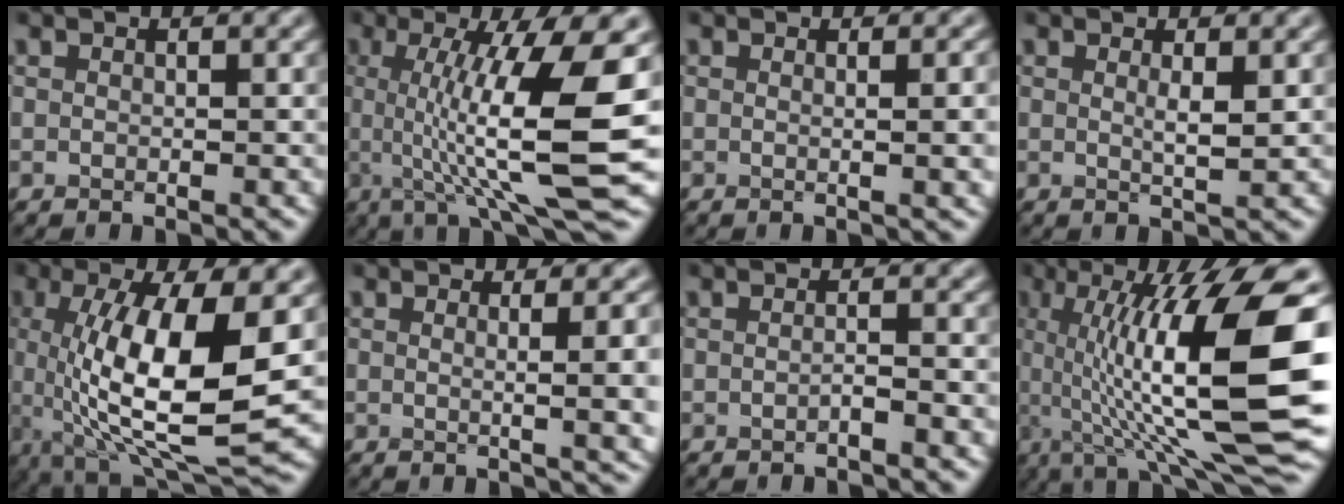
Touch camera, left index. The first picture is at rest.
{"total": 12.4, "force": [0.1, 2.5, 12.2], "torque": [-0.178, -0.002, 0.005]}
{"total": 3.8, "force": [0.2, 1.5, 3.5], "torque": [-0.020, 0.010, -0.004]}
{"total": 1.6, "force": [0.4, 0.2, 1.5], "torque": [-0.023, -0.003, 0.004]}
{"total": 11.6, "force": [-0.2, 3.5, 11.0], "torque": [-0.188, -0.013, 0.002]}
{"total": 6.6, "force": [0.6, 2.4, 6.1], "torque": [-0.041, 0.007, 0.008]}
{"total": 1.1, "force": [-0.5, 0.2, 0.9], "torque": [-0.013, 0.002, -0.013]}
{"total": 15.4, "force": [-0.1, 4.0, 14.9], "torque": [-0.231, 0.008, 0.007]}